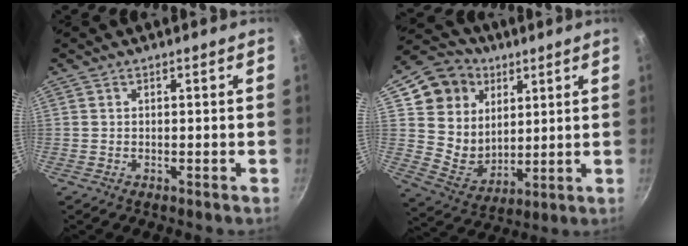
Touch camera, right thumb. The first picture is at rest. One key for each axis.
{"total": 14.7, "fx": 6.1, "fy": 12.2, "fz": 5.6, "tx": -0.062, "ty": -0.018, "tz": 0.118}